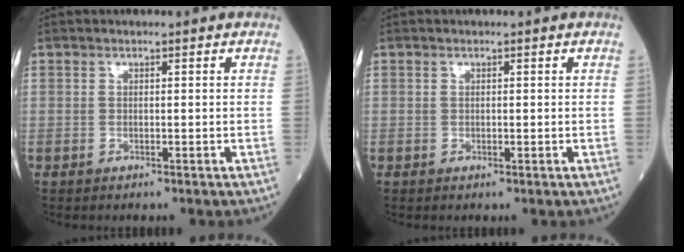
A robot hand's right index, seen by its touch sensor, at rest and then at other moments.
{"total": 0.0}